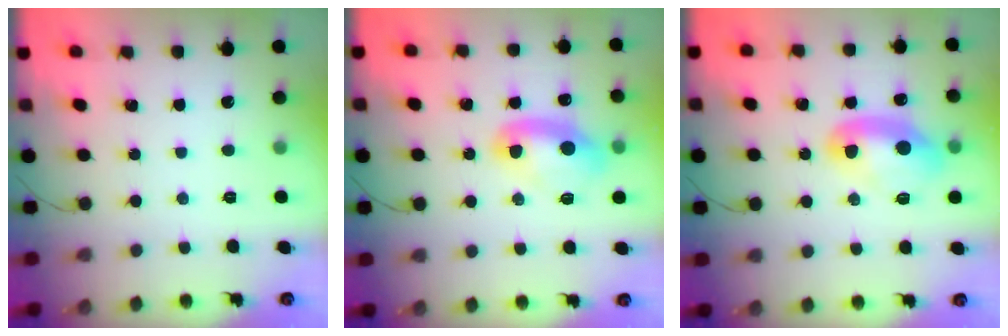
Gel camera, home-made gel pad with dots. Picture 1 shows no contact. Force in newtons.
{"total": 9.9, "press": 9.8, "slide": 1.0}
{"total": 10.2, "press": 10.2, "slide": 0.9}